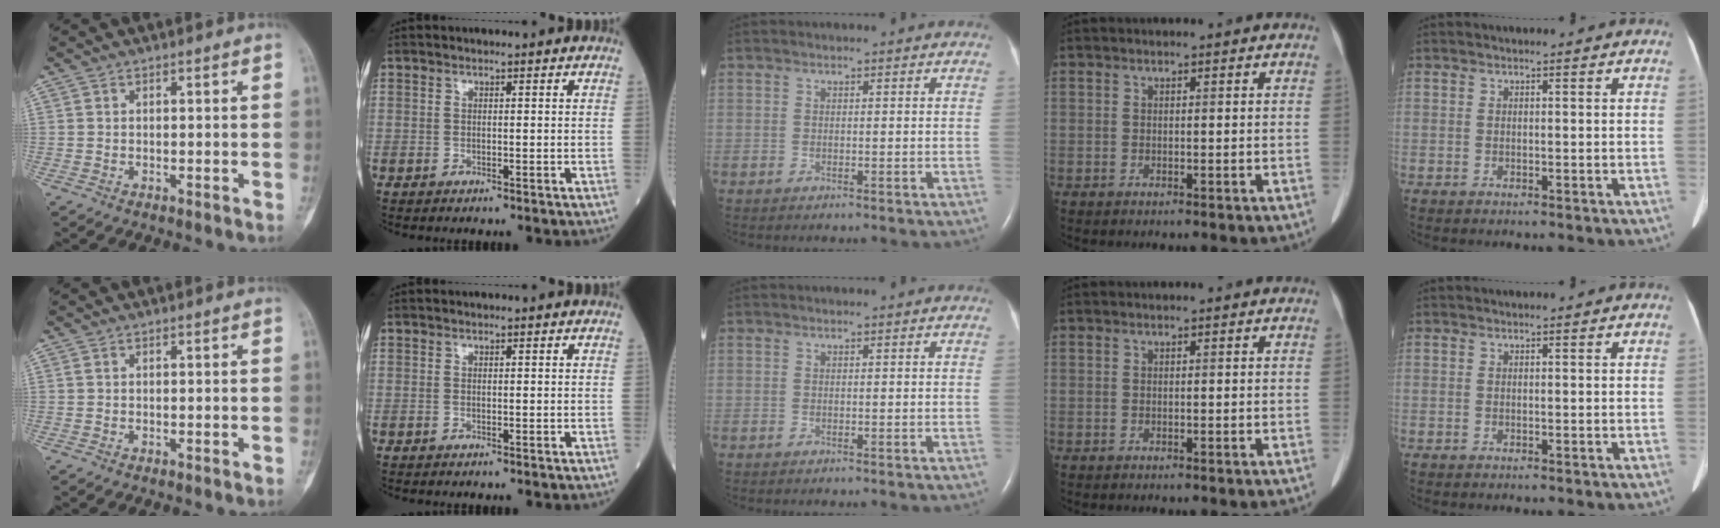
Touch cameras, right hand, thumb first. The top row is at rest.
{}